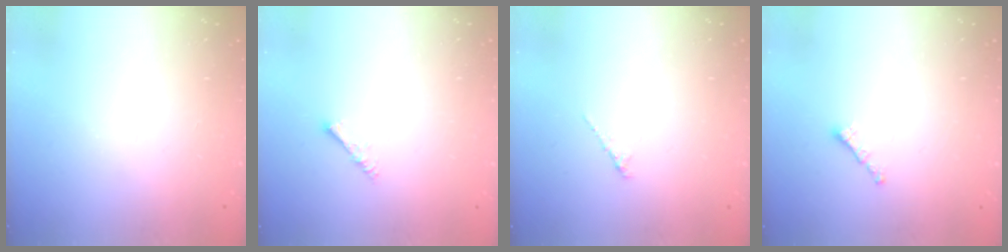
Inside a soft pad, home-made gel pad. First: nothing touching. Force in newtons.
{"total": 1.4, "press": 1.3, "slide": 0.3}
{"total": 1.2, "press": 1.1, "slide": 0.4}
{"total": 0.7, "press": 0.6, "slide": 0.4}